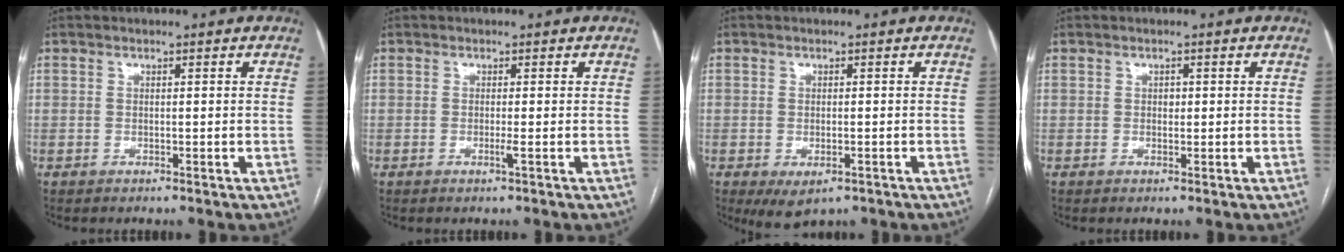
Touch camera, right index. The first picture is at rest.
{"total": 0.8, "force": [-0.3, -0.2, 0.7], "torque": [-0.014, -0.002, -0.005]}
{"total": 4.3, "force": [-2.1, 2.0, 3.2], "torque": [-0.051, -0.009, -0.021]}
{"total": 0.8, "force": [0.1, 0.6, 0.5], "torque": [-0.006, 0.002, 0.000]}